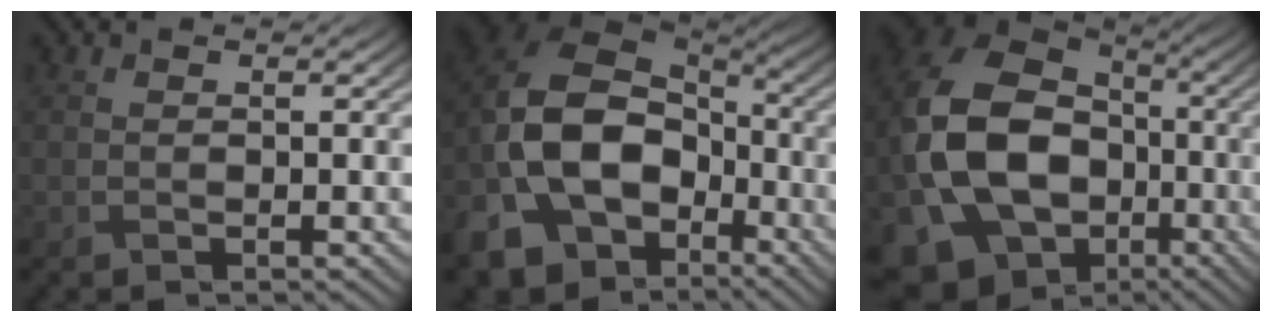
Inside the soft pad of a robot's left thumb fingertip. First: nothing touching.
{"total": 17.5, "force": [-6.4, 12.9, 9.9], "torque": [-0.253, -0.036, -0.119]}
{"total": 20.1, "force": [-4.1, 15.3, 12.4], "torque": [-0.293, -0.028, -0.064]}